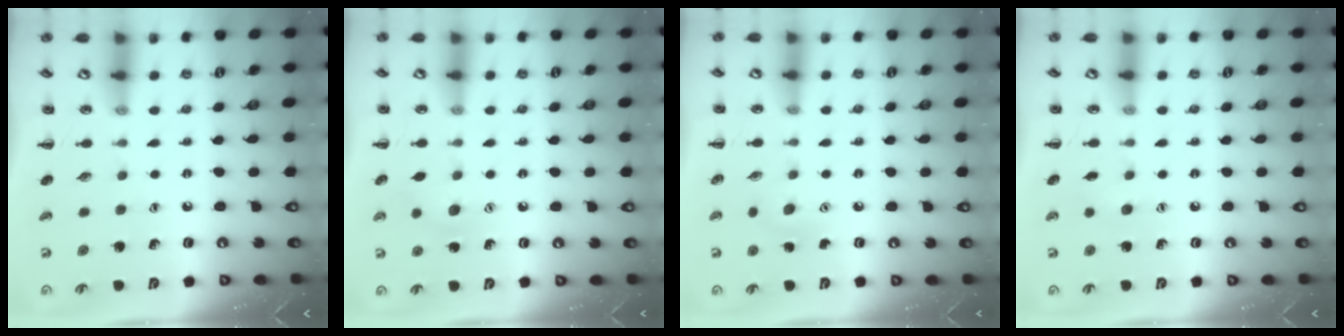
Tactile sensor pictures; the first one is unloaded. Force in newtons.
{"total": 7.7, "press": 7.5, "slide": 2.0}
{"total": 5.1, "press": 4.9, "slide": 1.4}
{"total": 4.1, "press": 3.9, "slide": 0.9}